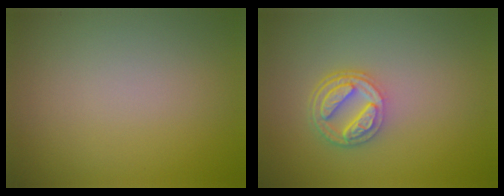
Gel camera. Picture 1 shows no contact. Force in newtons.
{"total": 4.3, "press": 3.2, "slide": 2.8}